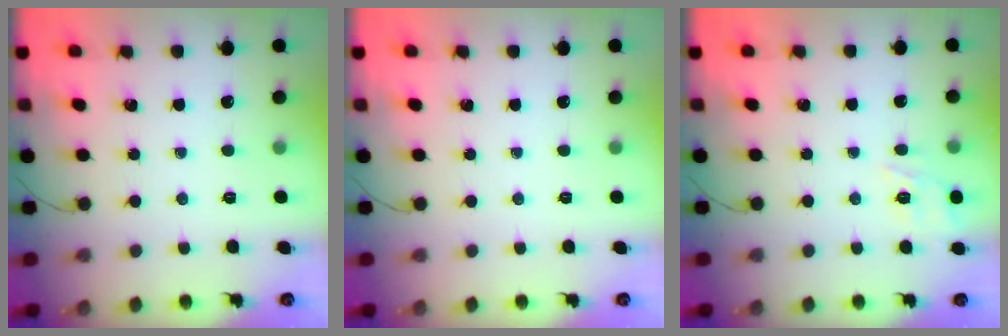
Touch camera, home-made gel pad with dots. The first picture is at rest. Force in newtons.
{"total": 0.0}
{"total": 8.6, "press": 8.5, "slide": 1.6}